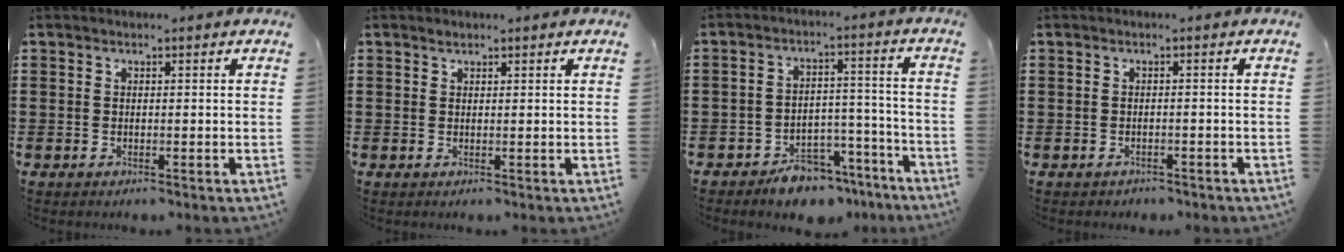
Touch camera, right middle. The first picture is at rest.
{"total": 0.8, "force": [0.8, 0.2, 0.2], "torque": [-0.005, 0.001, 0.015]}
{"total": 6.1, "force": [-5.7, 1.9, 1.2], "torque": [-0.016, 0.025, -0.111]}
{"total": 0.9, "force": [-0.8, 0.3, 0.1], "torque": [-0.004, 0.000, -0.018]}